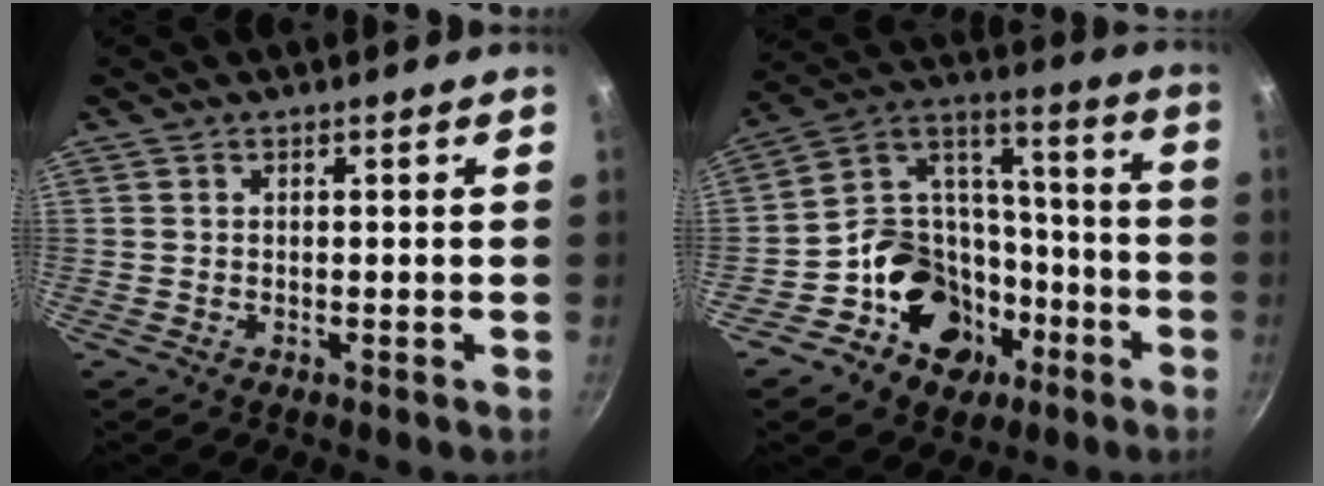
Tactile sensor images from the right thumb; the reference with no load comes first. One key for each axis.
{"total": 18.9, "fx": -8.0, "fy": 14.7, "fz": 8.9, "tx": -0.111, "ty": 0.074, "tz": -0.132}